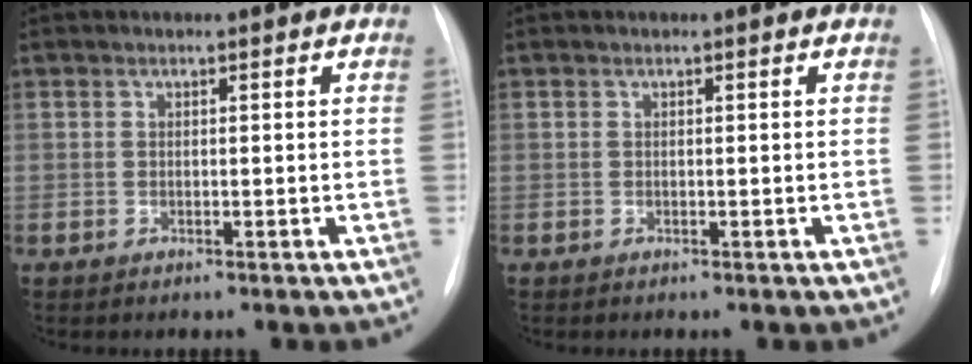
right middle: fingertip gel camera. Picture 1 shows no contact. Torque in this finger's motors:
{"motor_torque": [-0.16, 0.03, 0.00, 0.00]}